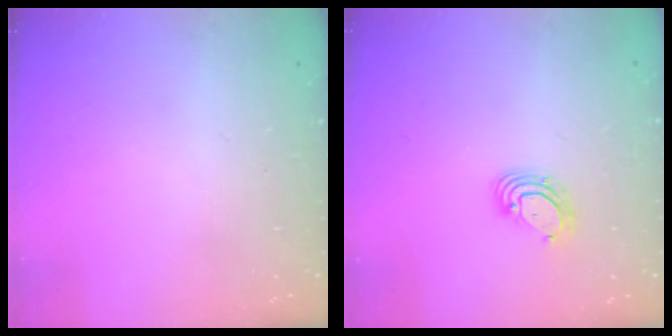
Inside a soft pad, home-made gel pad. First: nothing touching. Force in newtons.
{"total": 5.2, "press": 5.2, "slide": 0.6}